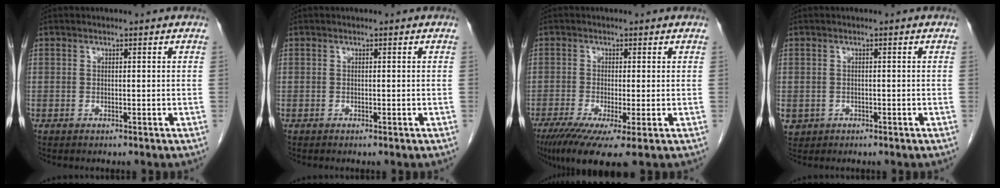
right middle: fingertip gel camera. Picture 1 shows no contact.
{"total": 0.0}
{"total": 8.3, "force": [-4.5, 1.1, 6.9], "torque": [-0.109, -0.021, -0.076]}
{"total": 2.4, "force": [-1.0, 2.2, 0.5], "torque": [-0.008, 0.003, -0.010]}